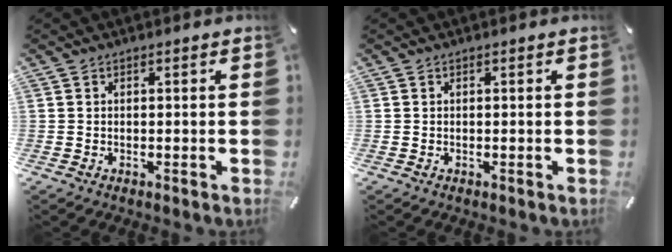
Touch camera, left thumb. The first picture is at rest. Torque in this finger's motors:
{"motor_torque": [-0.09, 0.03, -0.04, 0.01, 0.00]}